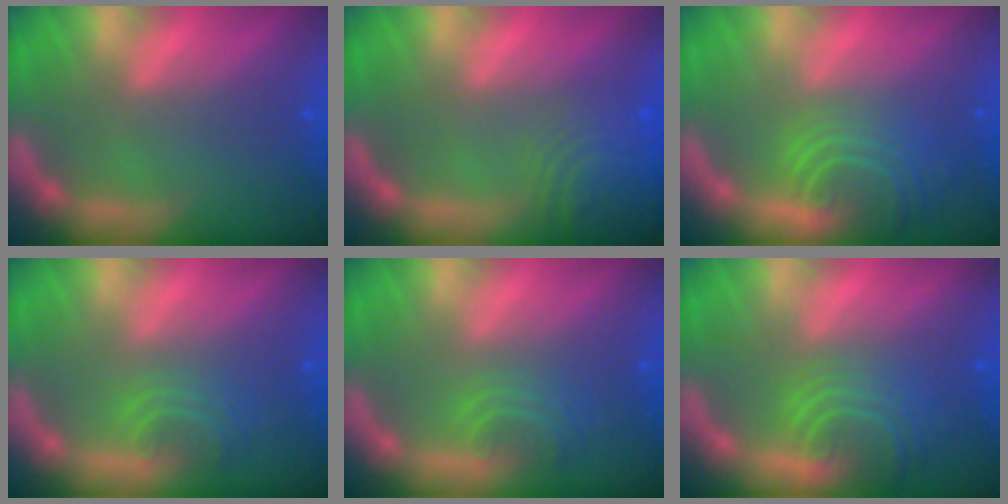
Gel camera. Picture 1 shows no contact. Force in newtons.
{"total": 7.4}
{"total": 6.6}
{"total": 2.9}
{"total": 2.9}
{"total": 6.1}